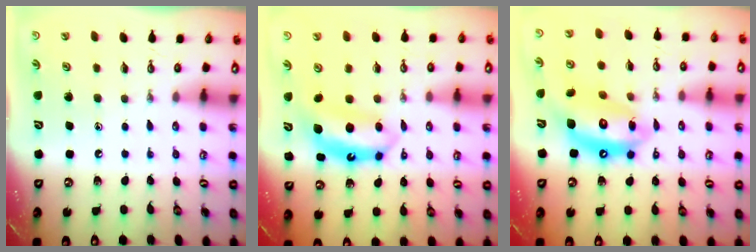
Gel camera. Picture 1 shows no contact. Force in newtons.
{"total": 6.9, "press": 6.9, "slide": 0.5}
{"total": 14.7, "press": 14.6, "slide": 1.4}